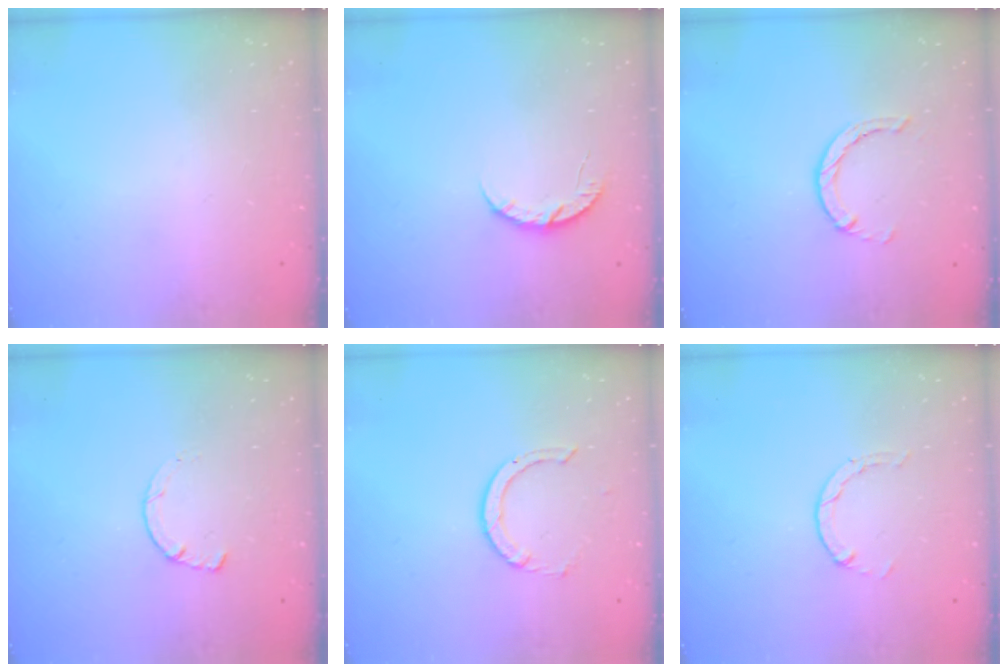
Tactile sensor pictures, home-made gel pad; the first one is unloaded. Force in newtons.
{"total": 6.1, "press": 6.1, "slide": 0.7}
{"total": 1.4, "press": 1.4, "slide": 0.3}
{"total": 1.8, "press": 1.7, "slide": 0.3}
{"total": 1.7, "press": 1.7, "slide": 0.1}
{"total": 0.6, "press": 0.6, "slide": 0.2}